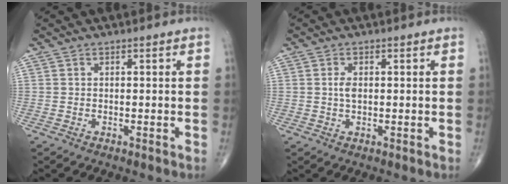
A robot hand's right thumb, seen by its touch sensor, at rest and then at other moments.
{"total": 2.0, "force": [0.2, 1.1, 1.7], "torque": [-0.030, -0.001, 0.002]}